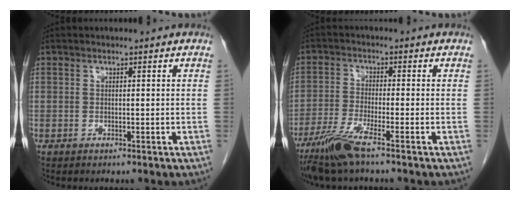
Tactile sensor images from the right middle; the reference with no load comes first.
{"total": 6.6, "force": [-4.7, -0.1, 4.7], "torque": [-0.102, -0.021, -0.096]}